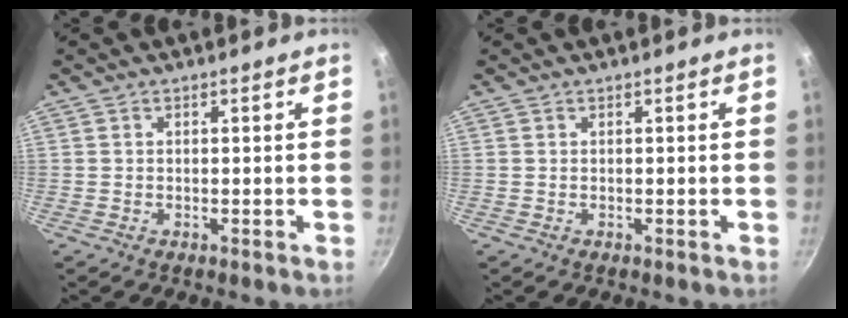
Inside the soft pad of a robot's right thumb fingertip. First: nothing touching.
{"total": 0.0}